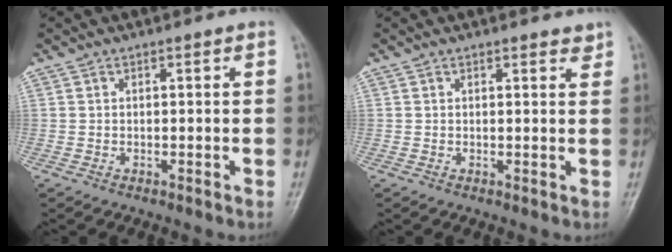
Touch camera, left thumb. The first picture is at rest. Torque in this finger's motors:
{"motor_torque": [-0.11, -0.06, 0.07, 0.01, 0.04]}